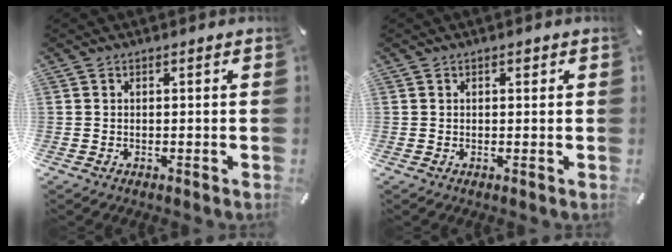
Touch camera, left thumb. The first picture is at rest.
{"total": 1.1, "force": [0.4, 0.8, 0.7], "torque": [-0.014, 0.005, 0.007]}